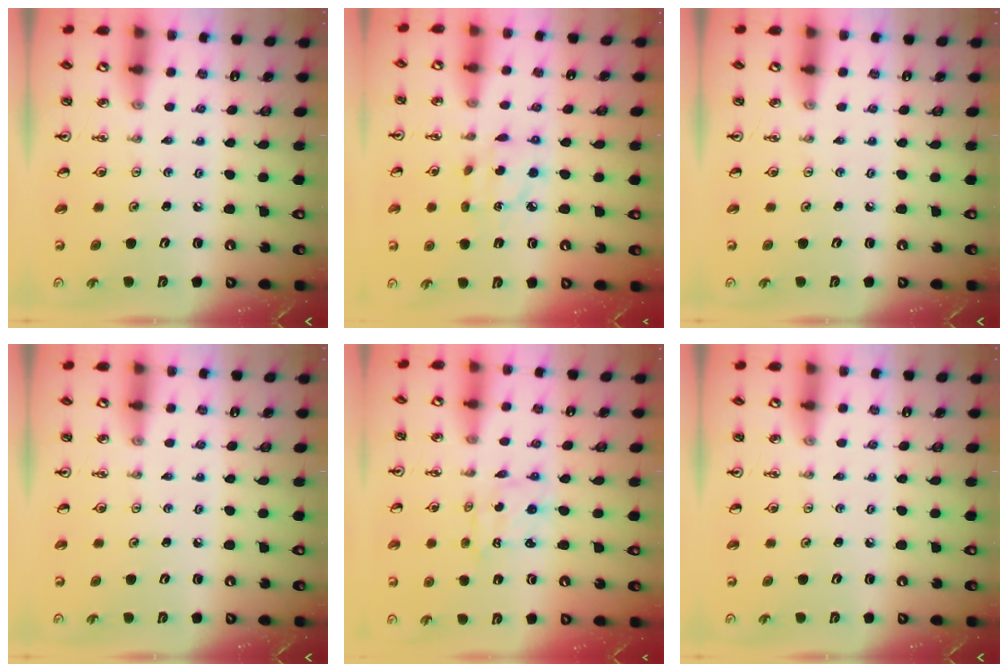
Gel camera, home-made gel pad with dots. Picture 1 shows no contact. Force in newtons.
{"total": 6.0, "press": 6.0, "slide": 0.1}
{"total": 0.0}
{"total": 0.0}
{"total": 1.2, "press": 1.2, "slide": 0.1}
{"total": 0.0}